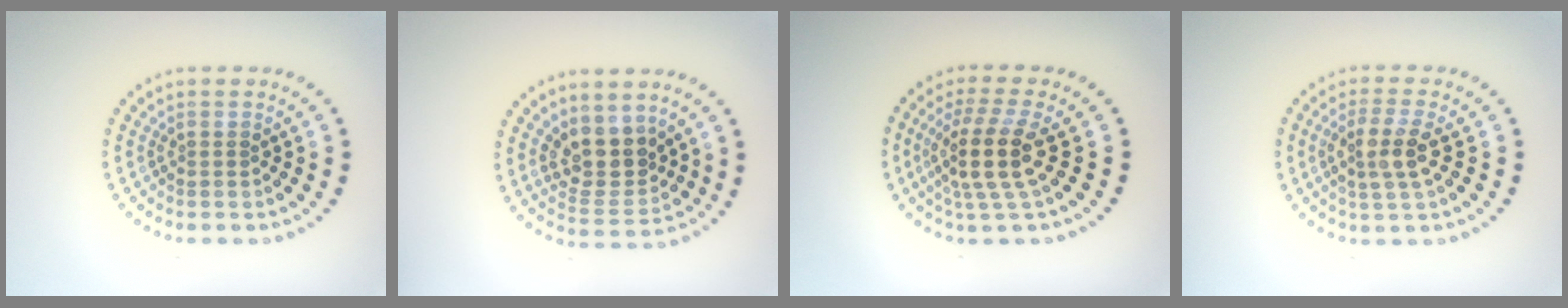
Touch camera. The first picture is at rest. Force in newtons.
{"total": 3.8, "press": 3.4, "slide": 1.8}
{"total": 4.4, "press": 3.4, "slide": 2.9}
{"total": 3.2, "press": 2.9, "slide": 1.4}